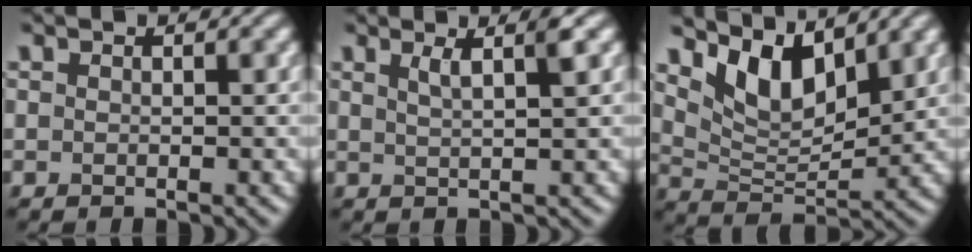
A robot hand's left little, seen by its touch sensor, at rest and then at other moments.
{"total": 2.7, "force": [1.3, 0.5, 2.2], "torque": [-0.025, 0.008, 0.018]}
{"total": 6.4, "force": [4.2, 2.7, 4.0], "torque": [-0.080, -0.007, 0.075]}